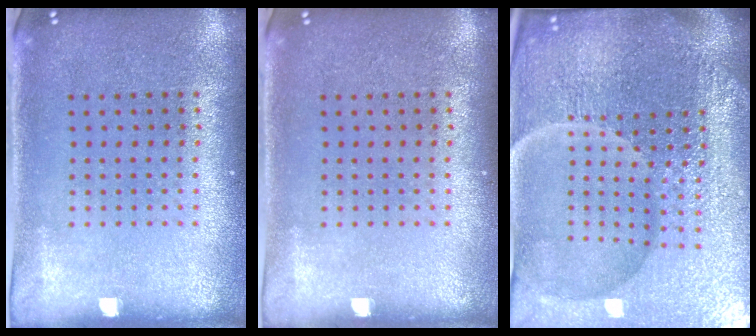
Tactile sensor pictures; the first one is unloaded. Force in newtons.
{"total": 0.0}
{"total": 7.3, "press": 6.4, "slide": 3.5}